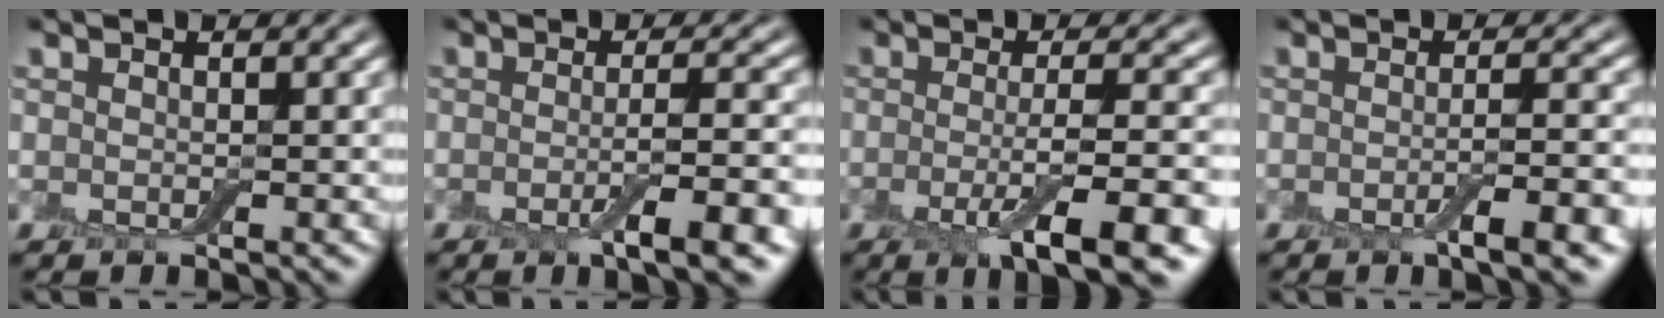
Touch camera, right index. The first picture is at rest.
{"total": 5.6, "force": [-1.8, 1.2, 5.1], "torque": [-0.075, 0.001, -0.032]}
{"total": 8.1, "force": [-3.3, 1.7, 7.2], "torque": [-0.105, -0.005, -0.057]}
{"total": 4.5, "force": [-1.7, 1.0, 4.0], "torque": [-0.058, 0.003, -0.029]}